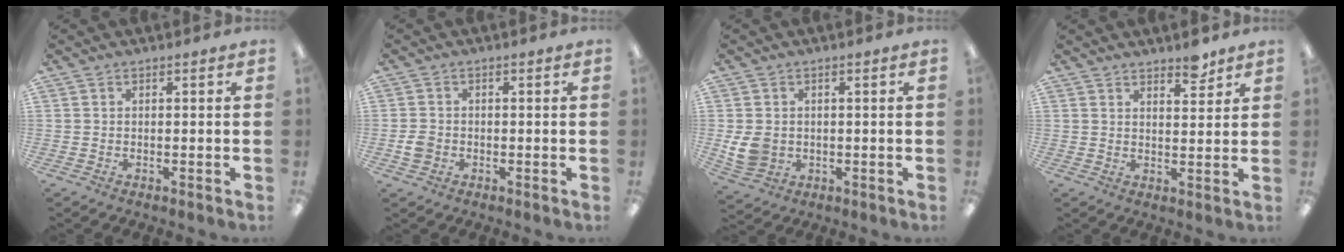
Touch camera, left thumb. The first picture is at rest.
{"total": 2.7, "force": [-0.7, 2.3, 1.3], "torque": [-0.021, 0.005, -0.013]}
{"total": 6.4, "force": [0.3, 5.6, 3.2], "torque": [-0.065, 0.002, 0.008]}
{"total": 4.6, "force": [4.0, 1.5, 1.9], "torque": [-0.012, -0.028, 0.066]}